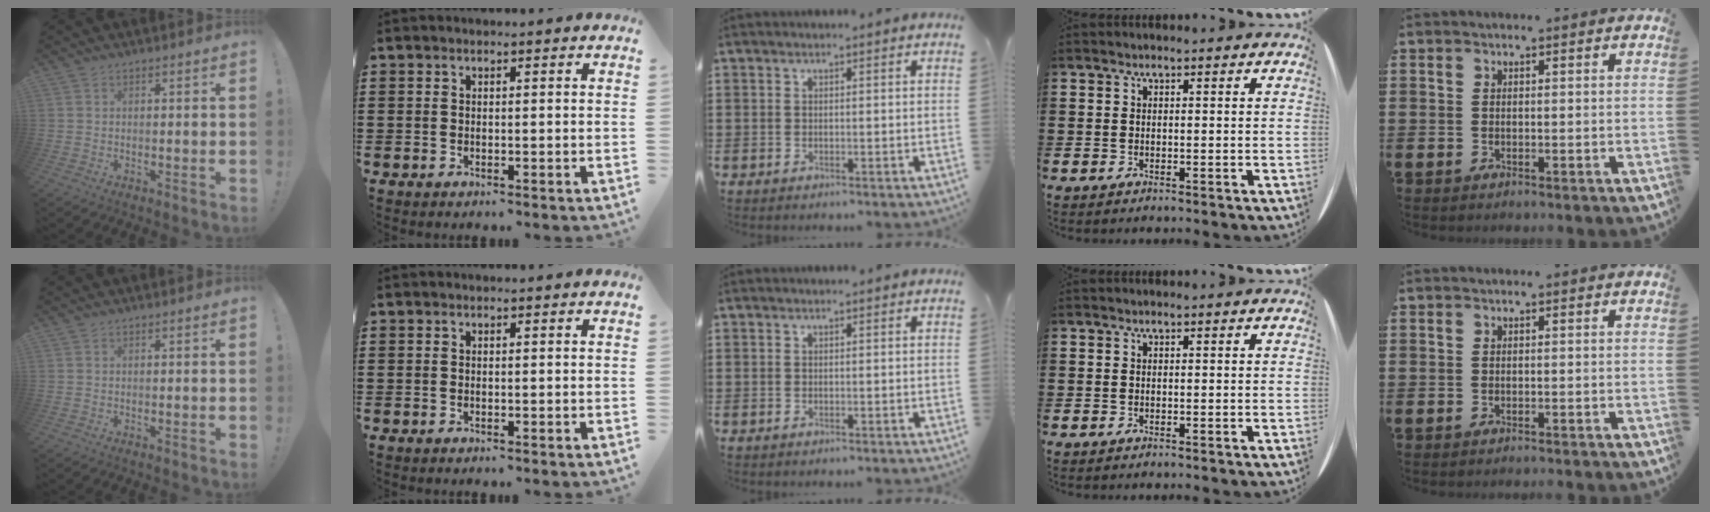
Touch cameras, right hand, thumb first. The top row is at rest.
{"little": {"total": 0.5, "force": [-0.5, -0.1, 0.0], "torque": [0.000, -0.001, -0.010]}}